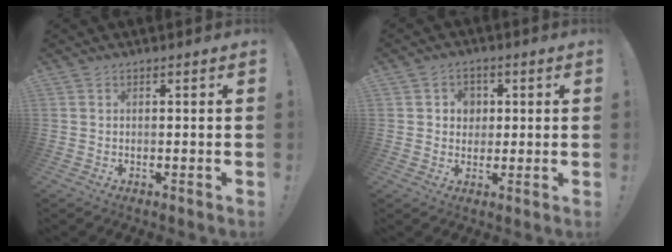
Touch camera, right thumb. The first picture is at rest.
{"total": 4.7, "force": [1.0, 4.4, 1.3], "torque": [-0.019, -0.001, 0.016]}